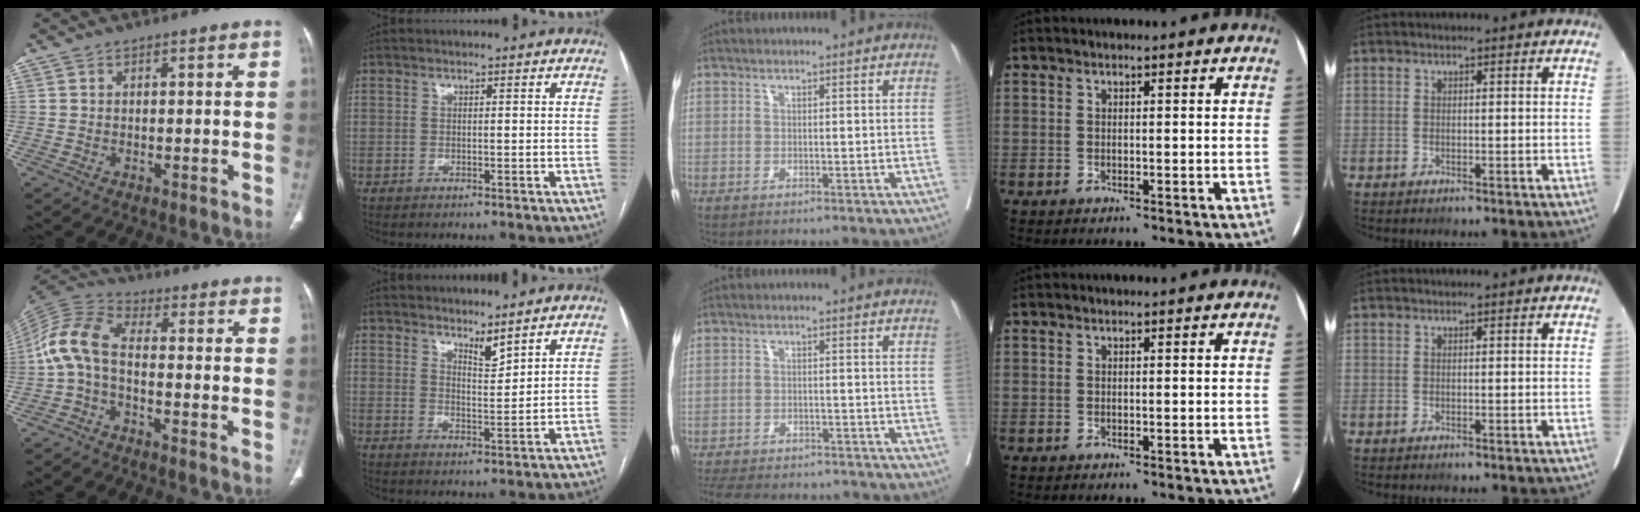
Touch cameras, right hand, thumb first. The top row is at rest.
{"thumb": {"total": 8.9, "force": [-1.9, 4.2, 7.6], "torque": [-0.162, 0.035, -0.056]}, "index": {"total": 3.0, "force": [2.7, 0.4, 1.2], "torque": [-0.023, -0.014, 0.053]}, "middle": {"total": 16.4, "force": [-14.7, 4.6, 5.6], "torque": [-0.141, -0.012, -0.199]}}